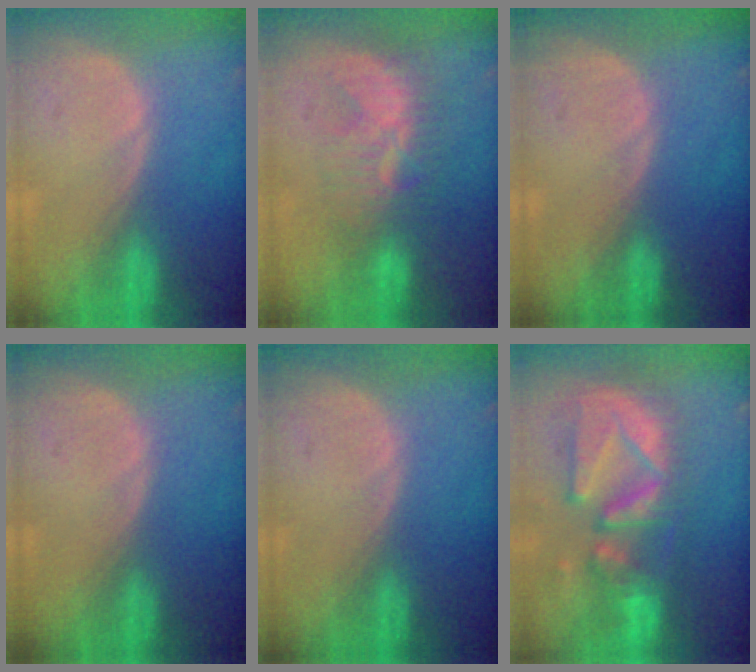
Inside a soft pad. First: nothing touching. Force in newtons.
{"total": 8.1, "press": 7.4, "slide": 3.4}
{"total": 0.0}
{"total": 0.0}
{"total": 0.0}
{"total": 12.7, "press": 11.2, "slide": 6.1}